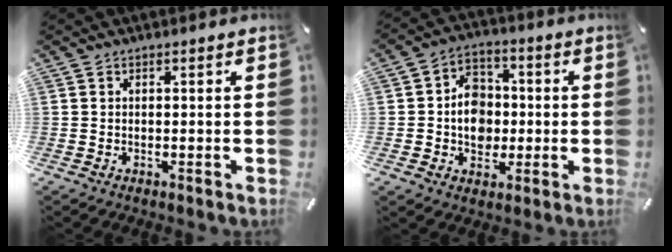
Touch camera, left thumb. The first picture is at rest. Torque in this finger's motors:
{"motor_torque": [0.43, 0.39, 0.89, -0.07, 0.24]}